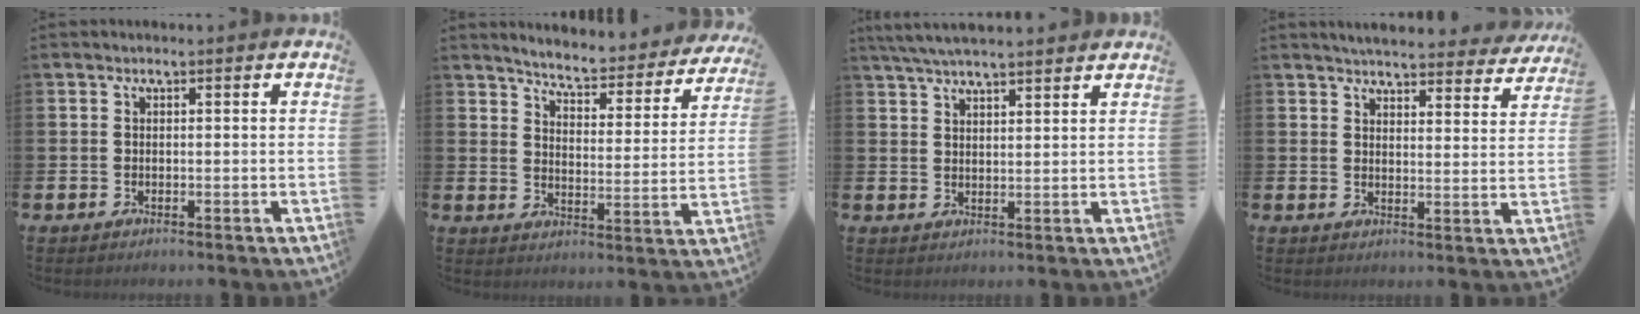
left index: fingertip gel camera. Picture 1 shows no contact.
{"total": 5.2, "force": [5.0, 0.3, 1.1], "torque": [-0.039, -0.047, 0.080]}
{"total": 5.2, "force": [4.8, 0.6, 1.9], "torque": [-0.043, -0.011, 0.088]}
{"total": 5.1, "force": [5.0, 0.8, 0.9], "torque": [-0.022, -0.033, 0.086]}